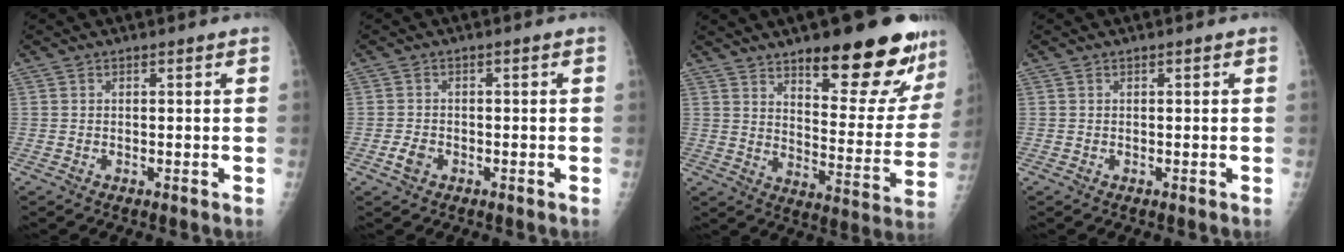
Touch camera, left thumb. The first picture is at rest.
{"total": 2.5, "force": [-1.2, 1.7, 1.4], "torque": [-0.027, 0.008, -0.021]}
{"total": 22.8, "force": [14.8, 7.0, 15.9], "torque": [-0.164, -0.083, 0.209]}
{"total": 0.0}